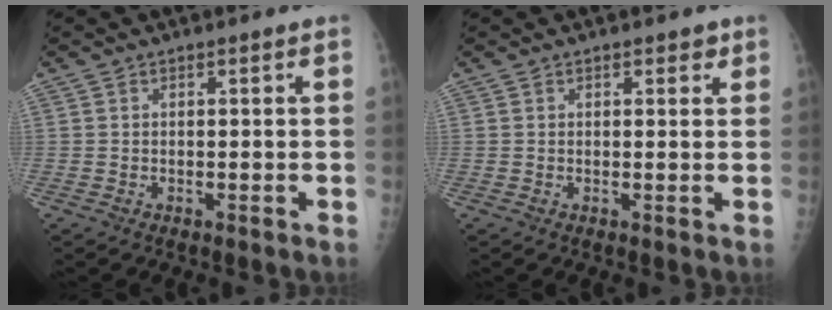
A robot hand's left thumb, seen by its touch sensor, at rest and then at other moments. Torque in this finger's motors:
{"motor_torque": [-0.12, 0.01, -0.20, -0.22, 0.07]}